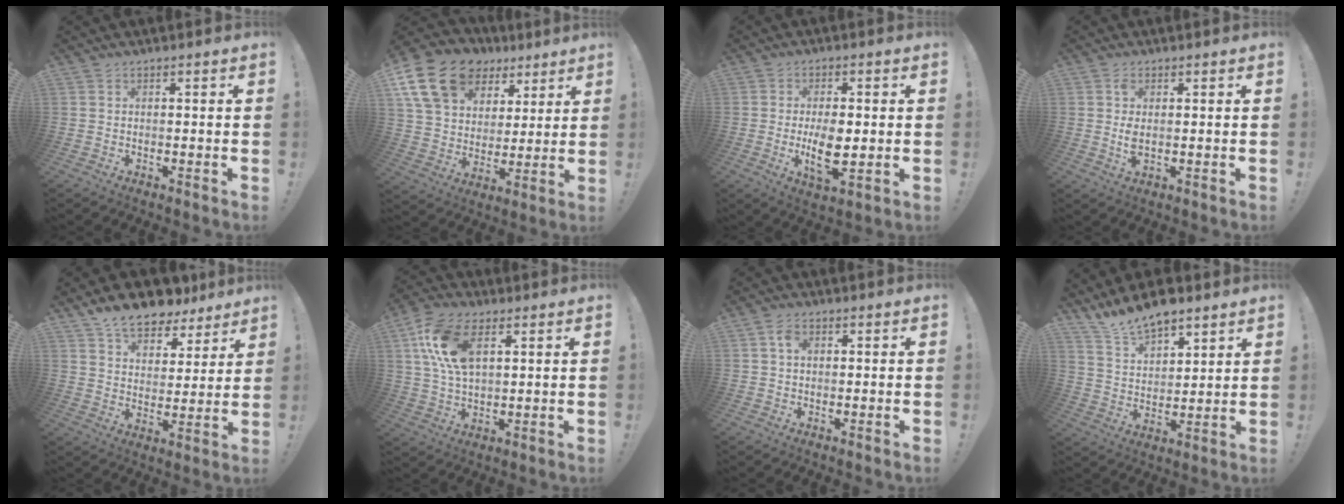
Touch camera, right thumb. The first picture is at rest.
{"total": 19.3, "force": [10.1, 13.3, 9.7], "torque": [-0.167, -0.044, 0.198]}
{"total": 9.7, "force": [-0.8, 4.3, 8.6], "torque": [-0.148, -0.011, -0.012]}
{"total": 3.6, "force": [0.6, 1.6, 3.2], "torque": [-0.061, -0.003, 0.007]}
{"total": 12.0, "force": [9.9, 5.4, 4.0], "torque": [-0.072, -0.070, 0.183]}
{"total": 14.5, "force": [5.6, 8.1, 10.6], "torque": [-0.219, -0.007, 0.103]}
{"total": 3.3, "force": [1.0, 2.1, 2.2], "torque": [-0.033, 0.002, 0.015]}
{"total": 11.1, "force": [9.8, 3.8, 3.5], "torque": [-0.080, -0.073, 0.185]}